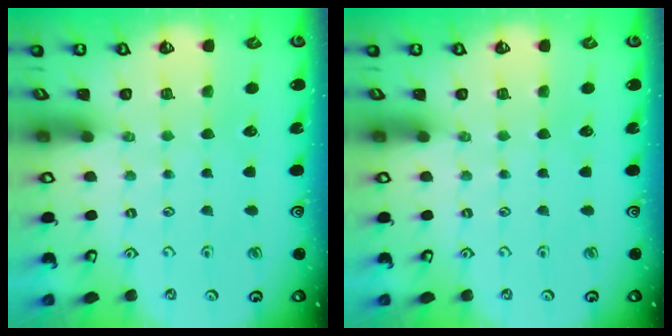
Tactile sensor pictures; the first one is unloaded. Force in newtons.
{"total": 0.0}